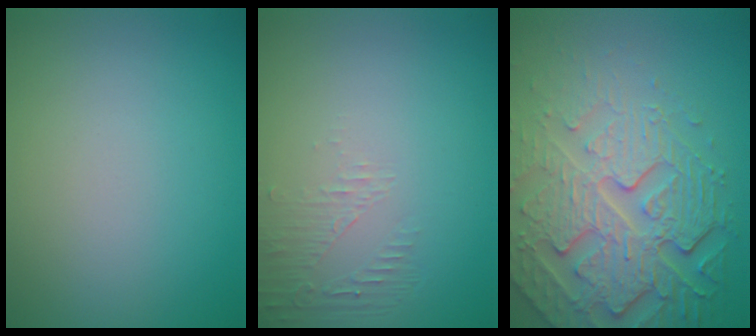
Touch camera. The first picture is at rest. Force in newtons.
{"total": 1.3, "press": 0.0, "slide": 1.3}
{"total": 7.1, "press": 5.6, "slide": 4.4}